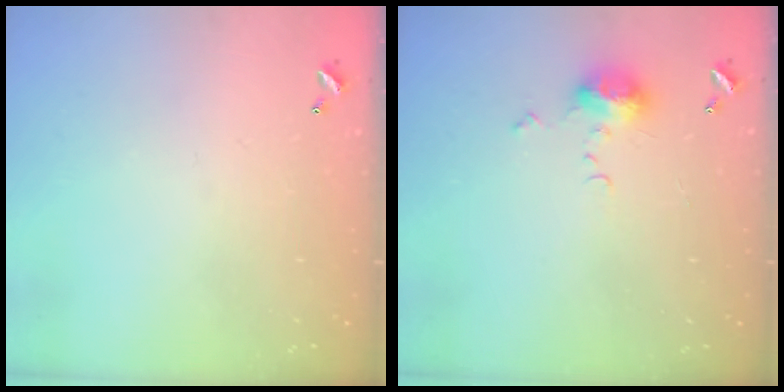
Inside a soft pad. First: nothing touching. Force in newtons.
{"total": 6.2, "press": 6.2, "slide": 0.7}